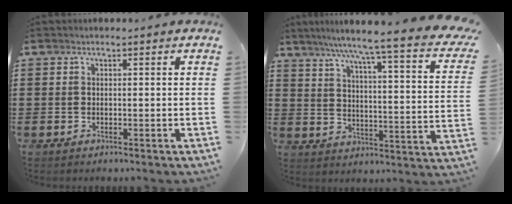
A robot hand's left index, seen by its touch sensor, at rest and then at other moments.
{"total": 6.2, "force": [4.8, -0.9, 3.8], "torque": [-0.087, -0.050, 0.068]}